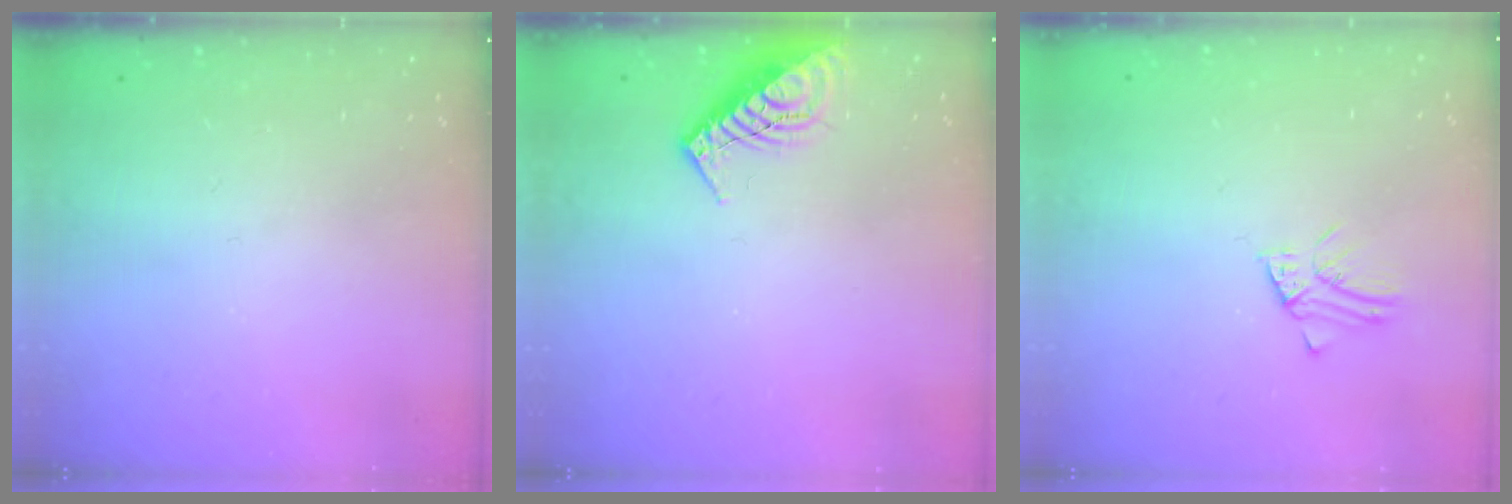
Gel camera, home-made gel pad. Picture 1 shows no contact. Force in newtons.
{"total": 12.3, "press": 12.2, "slide": 1.2}
{"total": 1.8, "press": 1.7, "slide": 0.2}